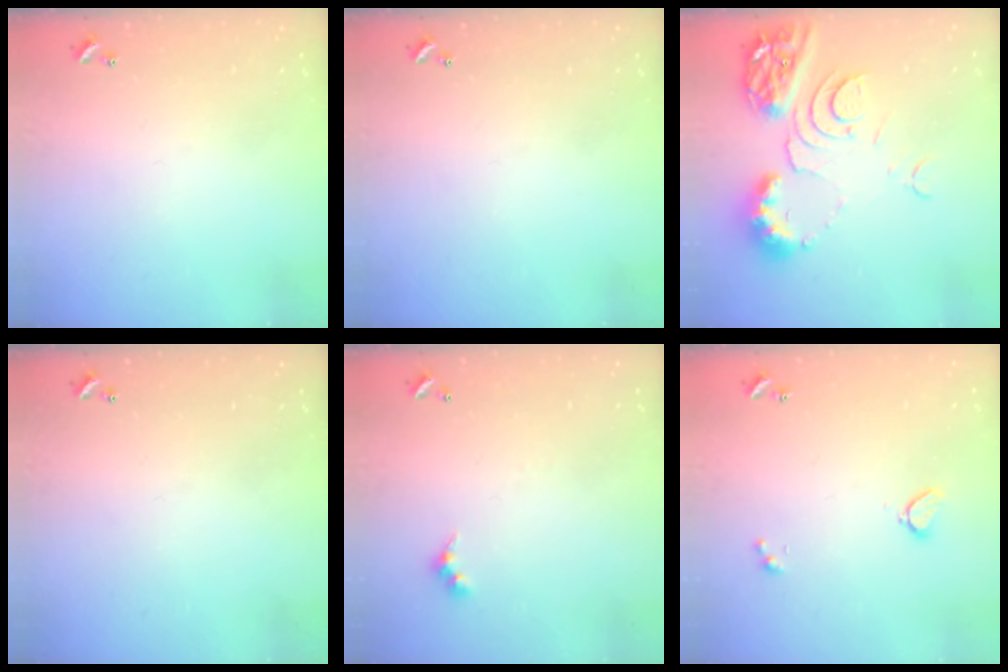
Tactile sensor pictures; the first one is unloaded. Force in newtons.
{"total": 0.0}
{"total": 11.1, "press": 11.0, "slide": 1.3}
{"total": 0.0}
{"total": 2.4, "press": 2.4, "slide": 0.5}
{"total": 2.1, "press": 2.0, "slide": 0.5}